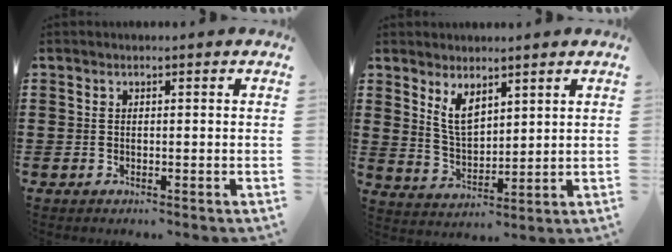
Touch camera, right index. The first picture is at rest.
{"total": 5.3, "force": [3.3, 2.5, 3.3], "torque": [-0.076, 0.001, 0.062]}